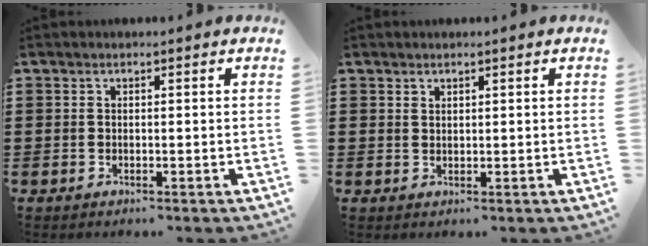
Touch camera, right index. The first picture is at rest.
{"total": 1.0, "force": [0.9, 0.4, 0.1], "torque": [-0.003, 0.003, 0.018]}